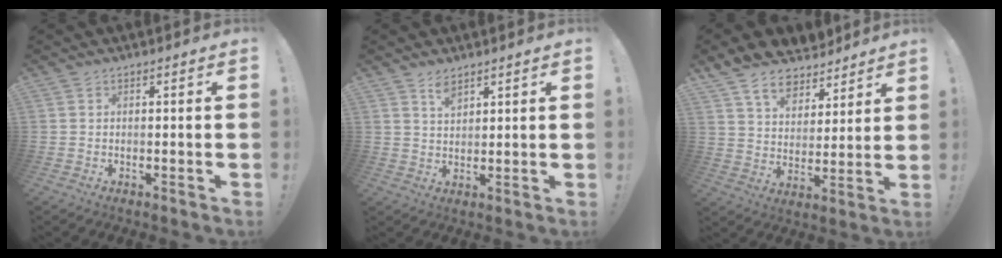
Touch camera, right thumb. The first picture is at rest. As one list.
[{"total": 4.3, "force": [3.2, 1.8, 2.2], "torque": [-0.028, -0.022, 0.056]}, {"total": 10.3, "force": [8.2, 5.6, 2.6], "torque": [-0.059, -0.065, 0.158]}]